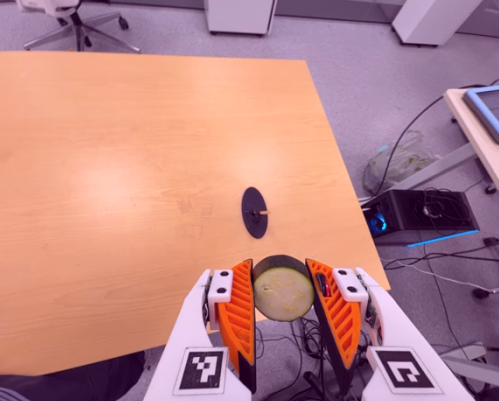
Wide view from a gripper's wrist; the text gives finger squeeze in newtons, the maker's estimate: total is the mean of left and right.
{"total": 11.9, "left": 12.3, "right": 11.6}